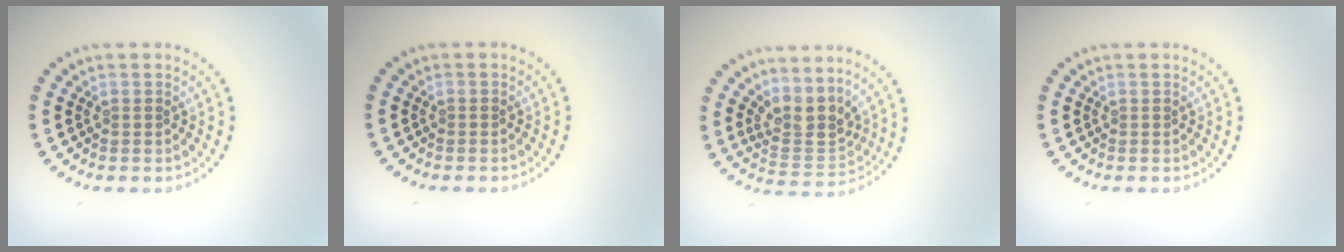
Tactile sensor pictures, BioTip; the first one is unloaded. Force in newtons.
{"total": 0.0}
{"total": 3.4, "press": 2.5, "slide": 2.3}
{"total": 0.0}